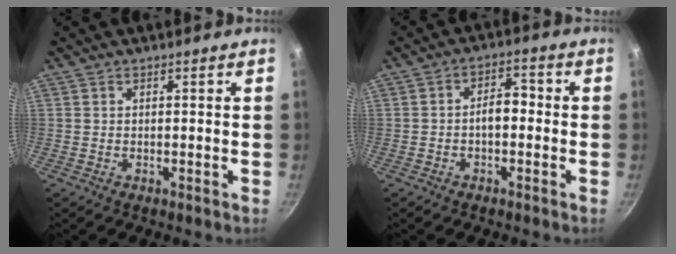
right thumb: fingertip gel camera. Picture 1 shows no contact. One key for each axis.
{"total": 4.4, "fx": -1.0, "fy": 2.6, "fz": 3.5, "tx": -0.036, "ty": 0.022, "tz": -0.022}